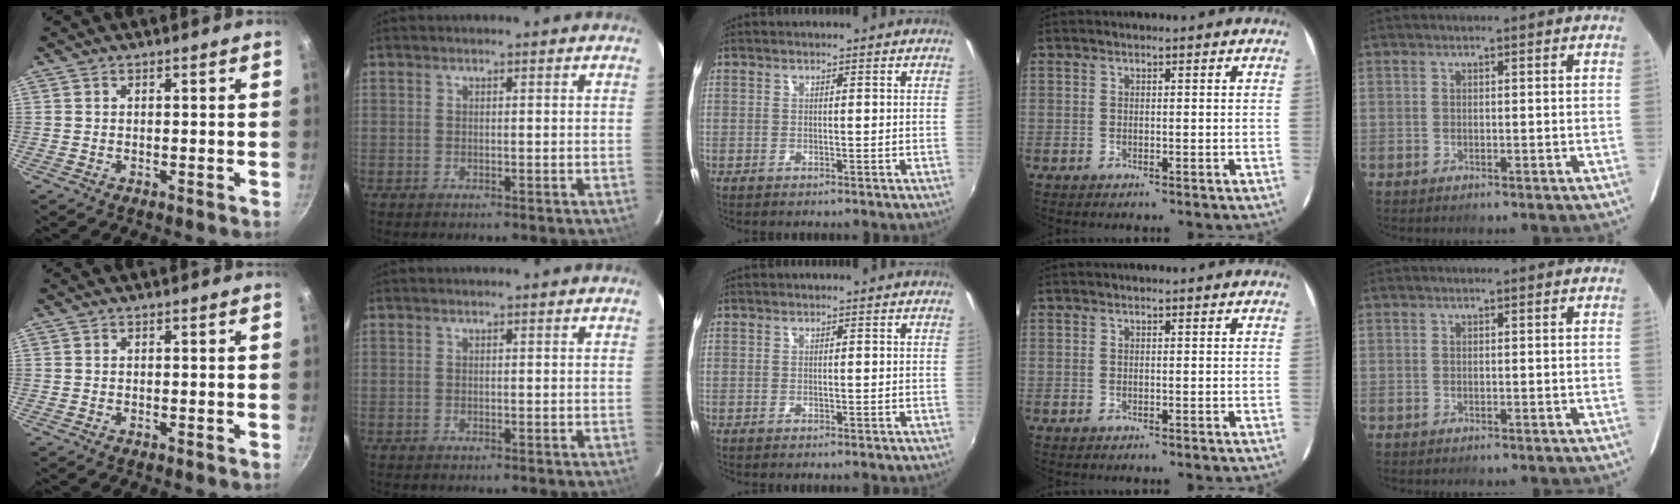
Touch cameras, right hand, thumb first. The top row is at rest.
{}